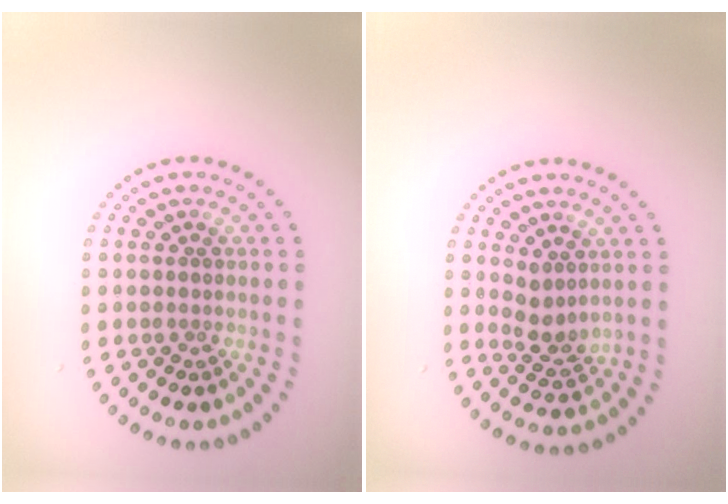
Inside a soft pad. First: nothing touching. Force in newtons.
{"total": 2.5, "press": 2.2, "slide": 1.2}